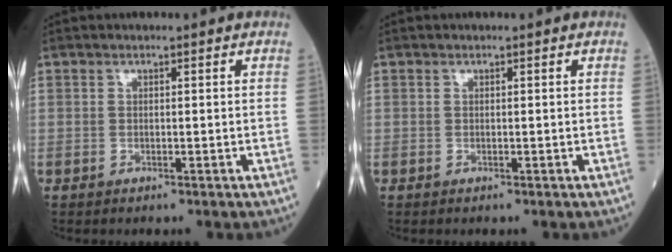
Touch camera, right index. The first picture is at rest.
{"total": 0.0}